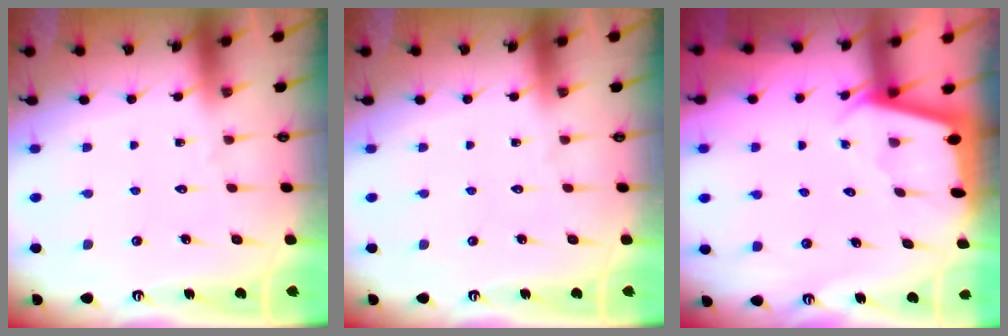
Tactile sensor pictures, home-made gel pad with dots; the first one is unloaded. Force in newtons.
{"total": 0.0}
{"total": 2.2, "press": 2.2, "slide": 0.2}